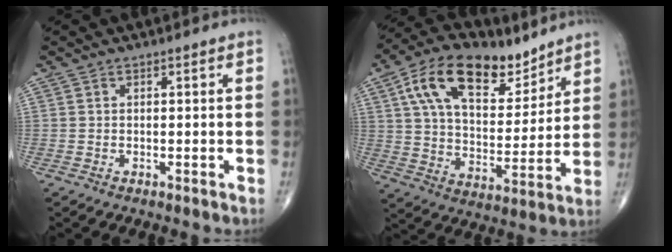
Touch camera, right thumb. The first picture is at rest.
{"total": 19.4, "force": [10.8, 10.4, 12.4], "torque": [-0.183, -0.031, 0.191]}